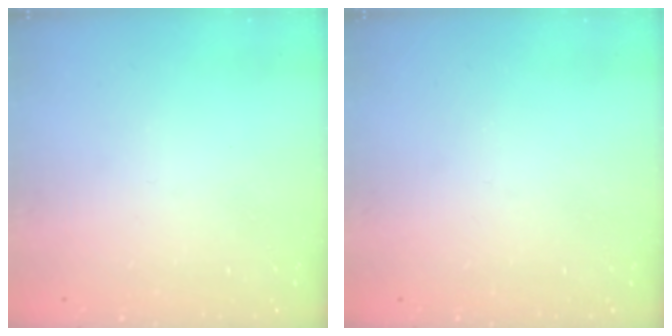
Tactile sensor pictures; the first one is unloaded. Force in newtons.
{"total": 0.0}